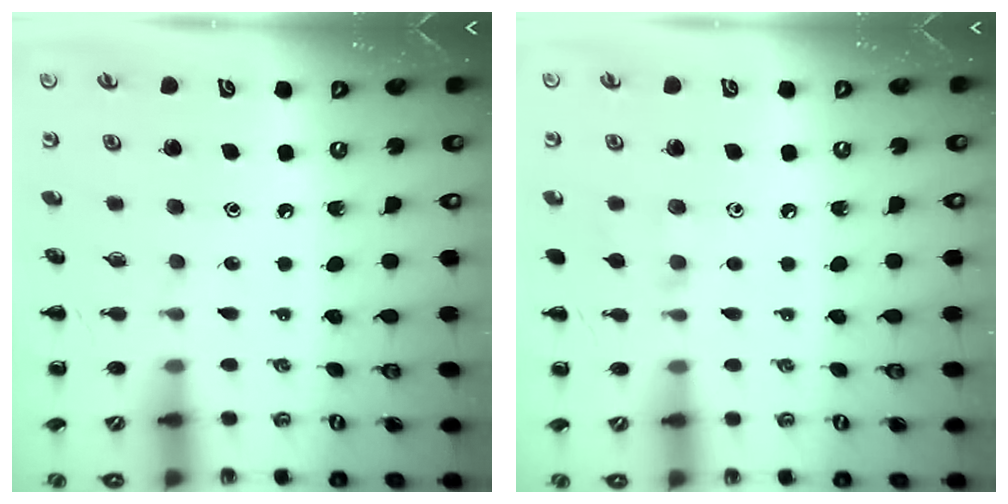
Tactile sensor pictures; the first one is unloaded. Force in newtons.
{"total": 4.6, "press": 4.2, "slide": 1.7}